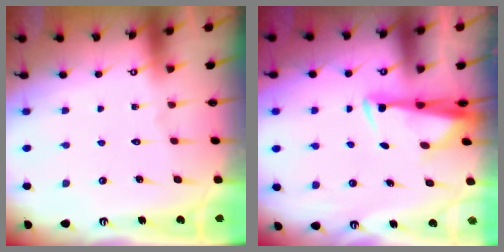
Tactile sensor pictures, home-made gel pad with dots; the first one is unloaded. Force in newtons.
{"total": 3.2, "press": 3.2, "slide": 0.8}